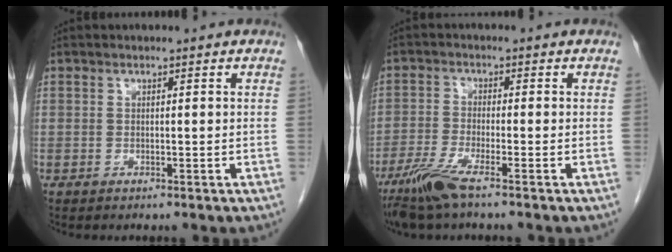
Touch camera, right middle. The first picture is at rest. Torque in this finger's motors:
{"motor_torque": [0.89, -0.67, 0.24, 0.07]}